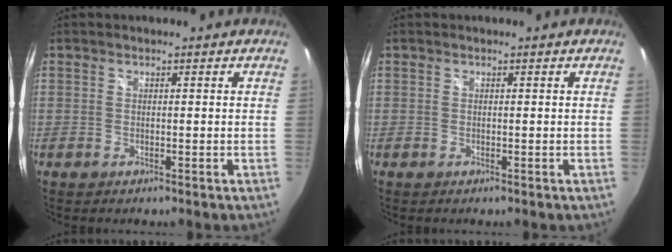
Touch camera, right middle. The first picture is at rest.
{"total": 0.0}